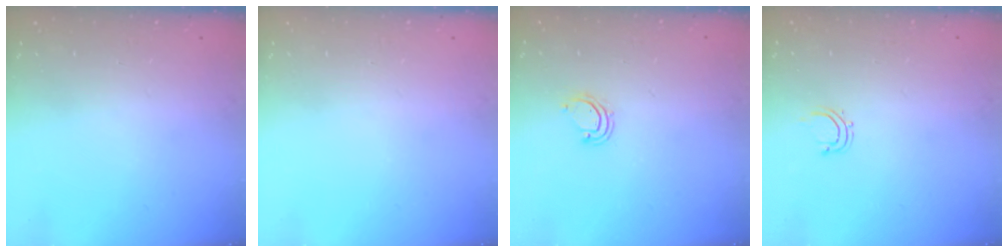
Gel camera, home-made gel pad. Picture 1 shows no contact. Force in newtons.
{"total": 0.0}
{"total": 4.3, "press": 4.3, "slide": 0.5}
{"total": 2.8, "press": 2.8, "slide": 0.5}